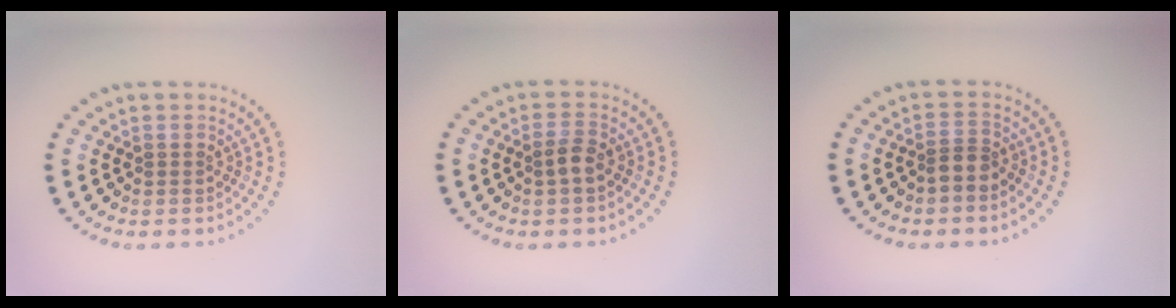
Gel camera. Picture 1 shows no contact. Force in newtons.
{"total": 1.5, "press": 1.4, "slide": 0.5}
{"total": 1.9, "press": 1.5, "slide": 1.2}